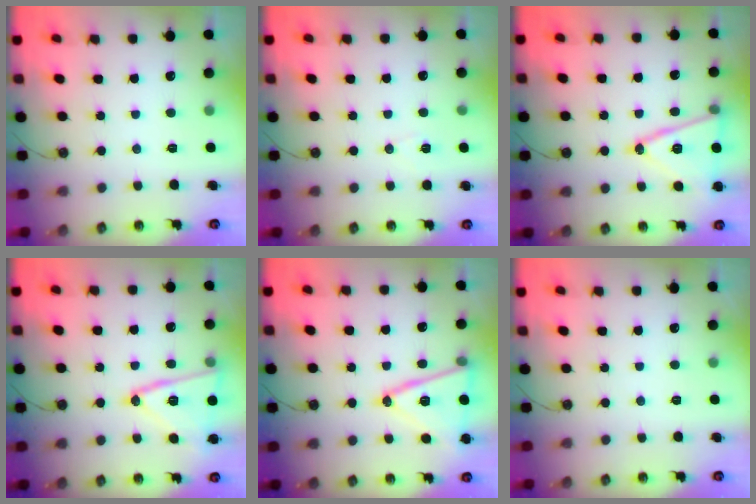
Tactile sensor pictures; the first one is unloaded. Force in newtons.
{"total": 5.1, "press": 4.7, "slide": 2.0}
{"total": 15.4, "press": 15.0, "slide": 3.4}
{"total": 16.1, "press": 16.1, "slide": 0.6}
{"total": 16.9, "press": 16.6, "slide": 3.4}
{"total": 0.0}